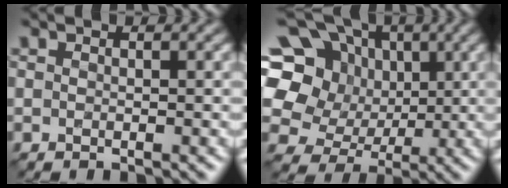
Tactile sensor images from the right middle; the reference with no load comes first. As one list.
[{"total": 11.5, "force": [3.0, 9.9, 5.0], "torque": [-0.132, 0.046, 0.032]}]